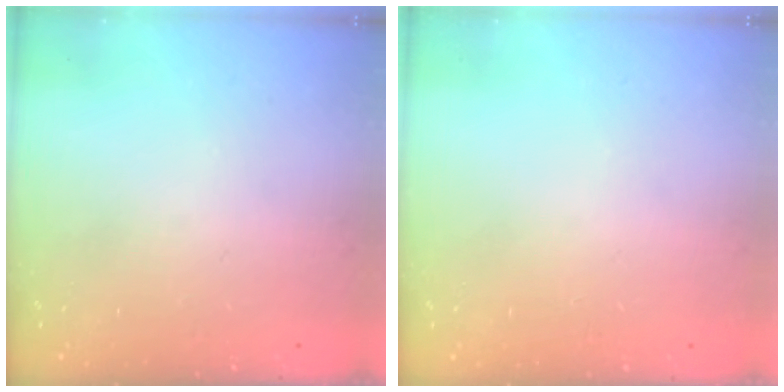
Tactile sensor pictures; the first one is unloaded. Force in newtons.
{"total": 0.0}